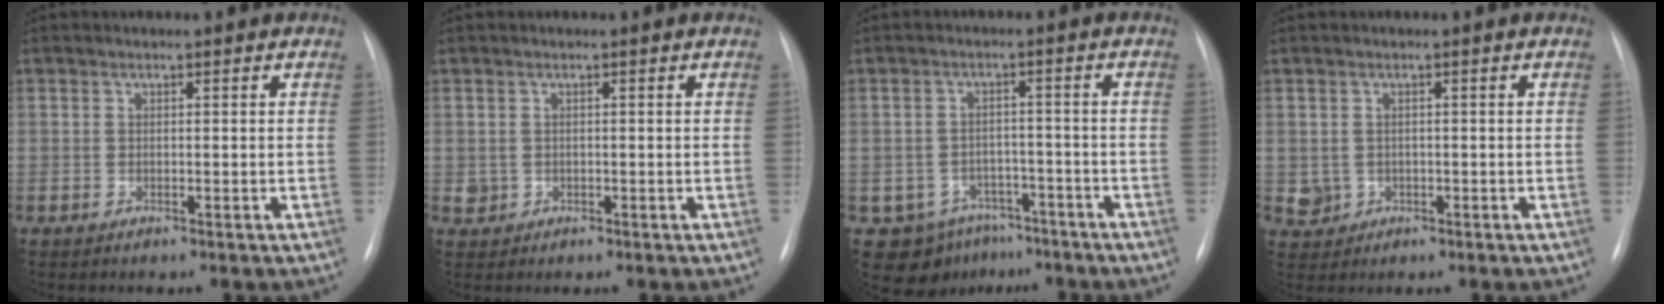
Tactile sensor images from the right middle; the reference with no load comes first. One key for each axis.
{"total": 1.4, "fx": -0.2, "fy": 1.4, "fz": 0.2, "tx": -0.003, "ty": 0.003, "tz": 0.001}
{"total": 9.1, "fx": -5.8, "fy": 6.7, "fz": 1.7, "tx": -0.023, "ty": 0.026, "tz": -0.078}
{"total": 2.7, "fx": -0.5, "fy": 2.6, "fz": 0.5, "tx": -0.006, "ty": 0.003, "tz": 0.000}